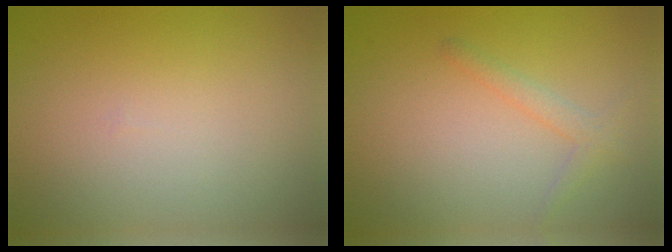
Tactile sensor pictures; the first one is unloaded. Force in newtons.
{"total": 1.5, "press": 1.5, "slide": 0.1}